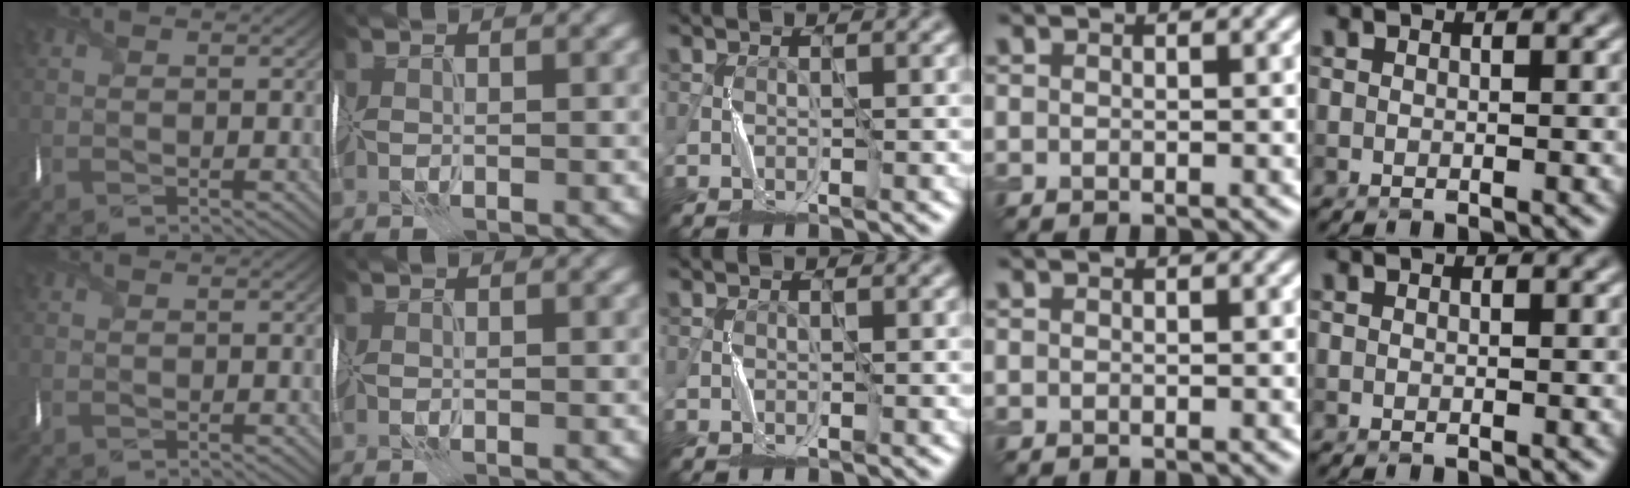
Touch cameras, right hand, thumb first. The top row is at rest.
{}